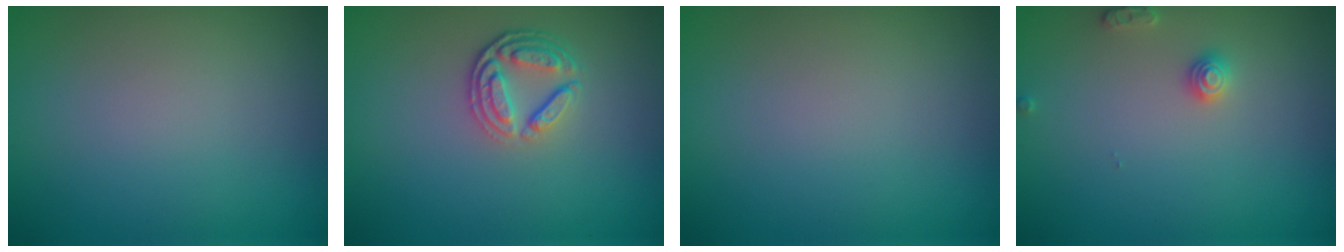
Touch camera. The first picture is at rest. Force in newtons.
{"total": 3.6, "press": 2.8, "slide": 2.3}
{"total": 0.0}
{"total": 1.4, "press": 1.4, "slide": 0.1}